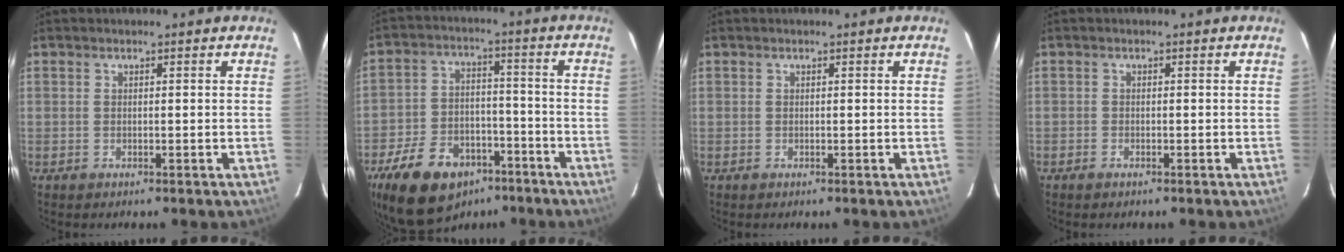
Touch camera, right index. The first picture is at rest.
{"total": 19.0, "force": [-12.2, 11.3, 9.2], "torque": [-0.214, 0.011, -0.186]}
{"total": 0.0}
{"total": 1.0, "force": [-0.8, 0.5, 0.2], "torque": [-0.006, -0.001, -0.015]}